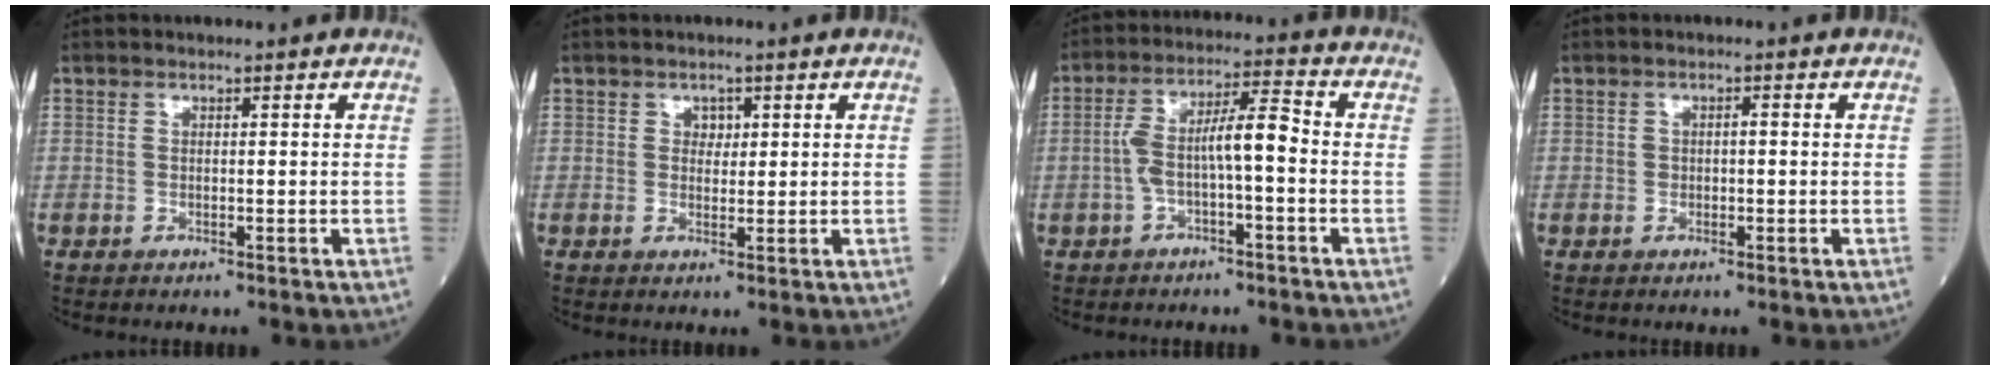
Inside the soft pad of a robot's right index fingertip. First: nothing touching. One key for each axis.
{"total": 1.6, "fx": 0.6, "fy": 1.2, "fz": 0.9, "tx": -0.006, "ty": -0.002, "tz": 0.007}
{"total": 7.5, "fx": -1.2, "fy": 1.3, "fz": 7.3, "tx": -0.139, "ty": 0.029, "tz": -0.024}
{"total": 1.1, "fx": 0.0, "fy": 0.7, "fz": 0.9, "tx": -0.016, "ty": 0.005, "tz": 0.000}